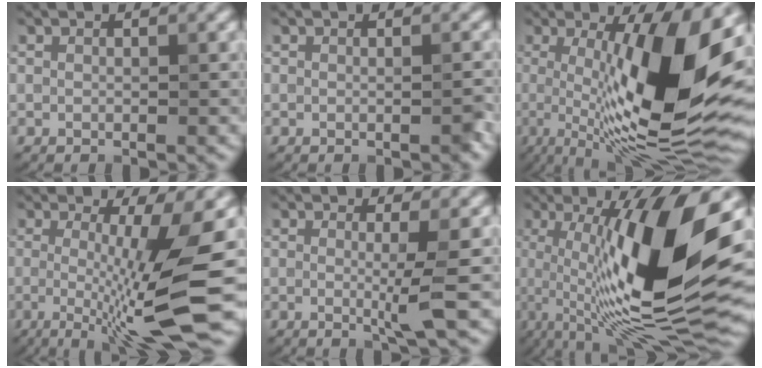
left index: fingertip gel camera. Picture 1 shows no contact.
{"total": 0.7, "force": [-0.2, 0.1, 0.7], "torque": [-0.009, 0.000, -0.002]}
{"total": 14.3, "force": [0.7, 3.7, 13.9], "torque": [-0.207, -0.002, 0.010]}
{"total": 10.2, "force": [-1.2, 1.7, 9.9], "torque": [-0.143, -0.015, -0.021]}
{"total": 3.2, "force": [-0.1, 0.4, 3.2], "torque": [-0.053, -0.011, -0.008]}
{"total": 16.1, "force": [1.9, 4.3, 15.4], "torque": [-0.247, 0.000, 0.029]}